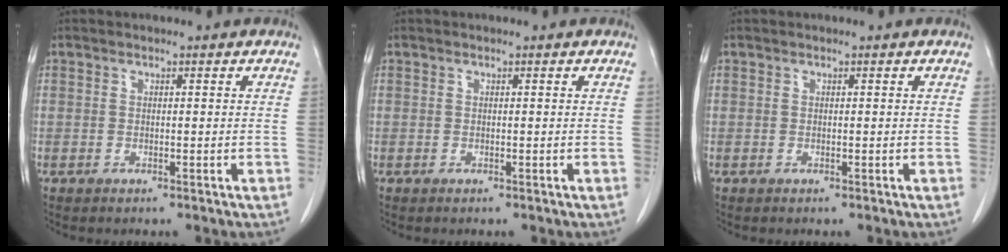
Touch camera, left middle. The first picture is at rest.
{"total": 0.0}
{"total": 0.0}